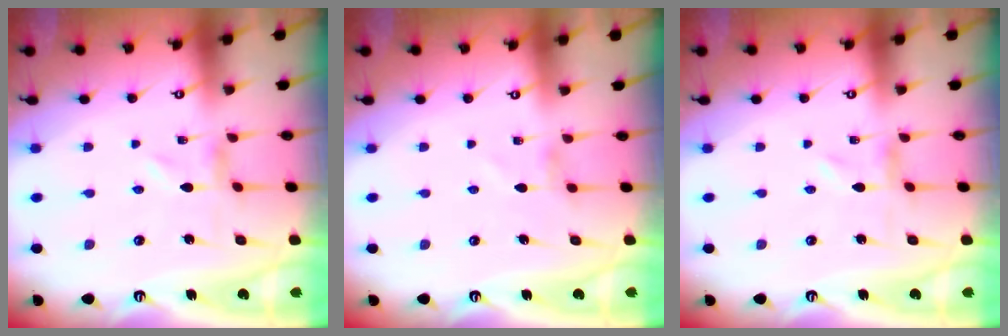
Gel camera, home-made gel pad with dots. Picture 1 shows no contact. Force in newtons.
{"total": 1.2, "press": 1.2, "slide": 0.3}
{"total": 0.0}